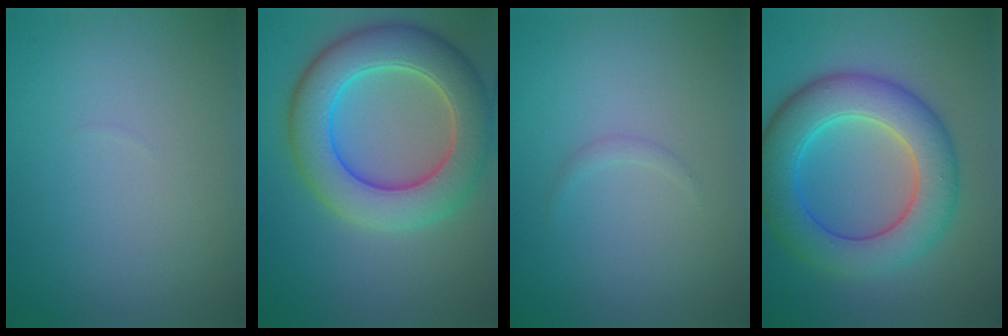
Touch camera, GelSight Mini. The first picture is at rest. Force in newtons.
{"total": 8.7, "press": 8.7, "slide": 0.6}
{"total": 0.5, "press": 0.5, "slide": 0.0}
{"total": 8.2, "press": 8.2, "slide": 0.2}